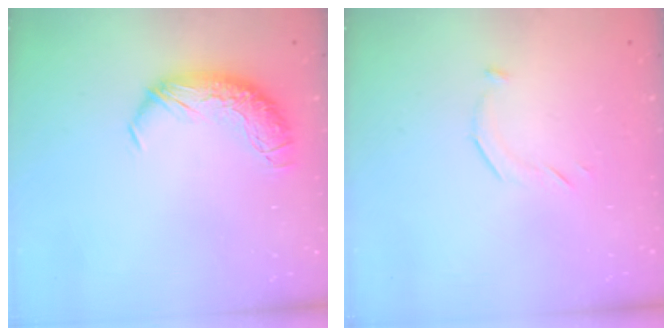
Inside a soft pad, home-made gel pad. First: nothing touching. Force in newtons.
{"total": 7.7, "press": 7.6, "slide": 0.7}